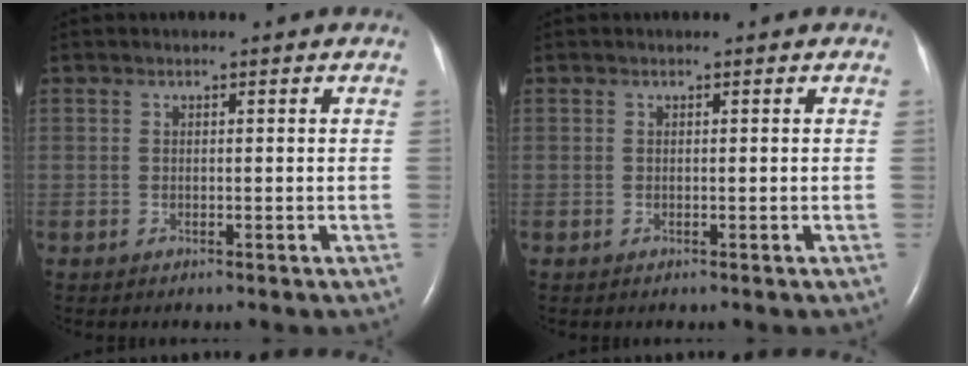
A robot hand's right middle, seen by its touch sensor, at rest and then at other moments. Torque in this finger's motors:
{"motor_torque": [-0.02, 0.02, -0.03, 0.00]}